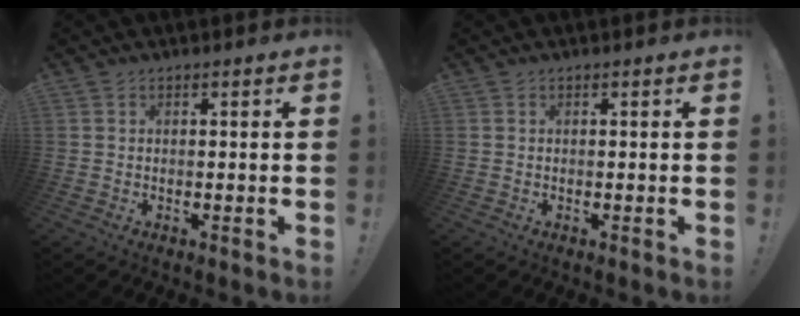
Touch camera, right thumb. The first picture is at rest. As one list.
[{"total": 0.0}]